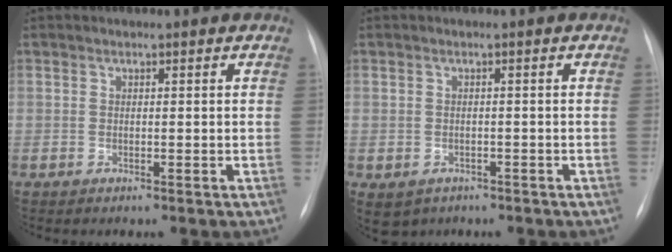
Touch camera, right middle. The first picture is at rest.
{"total": 5.1, "force": [-3.0, 3.9, 1.3], "torque": [-0.024, 0.005, -0.036]}